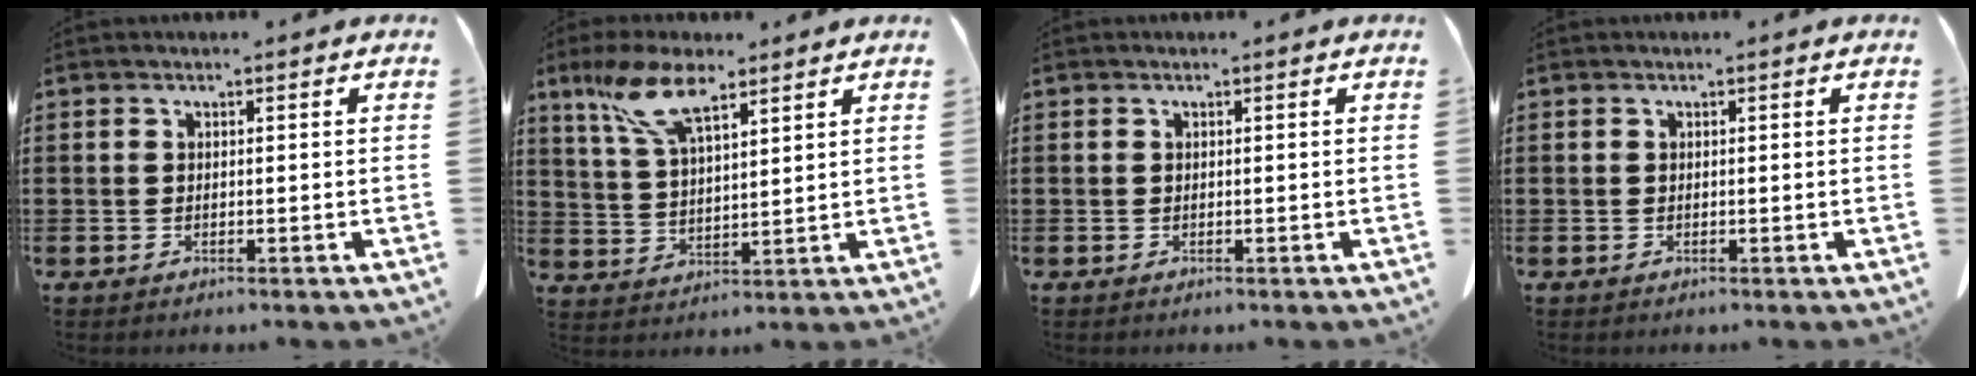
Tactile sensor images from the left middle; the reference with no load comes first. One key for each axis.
{"total": 9.4, "fx": 6.2, "fy": 3.1, "fz": 6.4, "tx": -0.147, "ty": -0.008, "tz": 0.112}
{"total": 0.0}
{"total": 0.0}